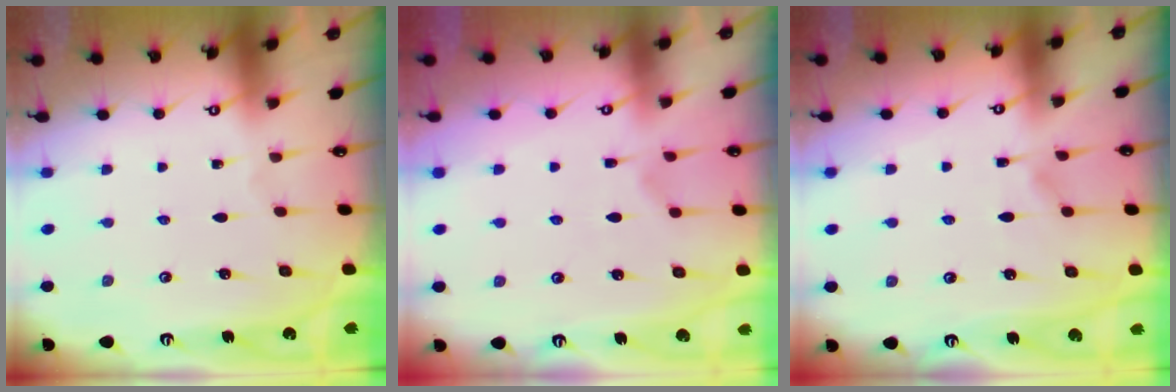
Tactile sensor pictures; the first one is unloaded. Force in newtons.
{"total": 2.4, "press": 2.1, "slide": 1.2}
{"total": 4.8, "press": 4.8, "slide": 0.5}